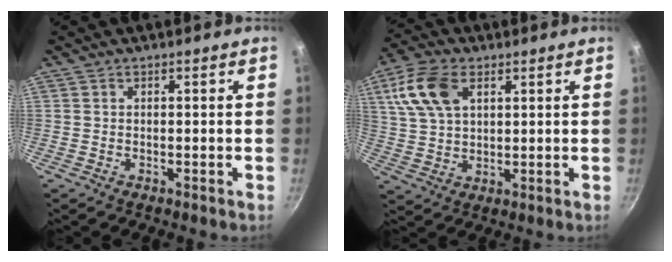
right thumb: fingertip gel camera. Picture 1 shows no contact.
{"total": 11.0, "force": [4.3, 6.6, 7.7], "torque": [-0.148, 0.003, 0.083]}